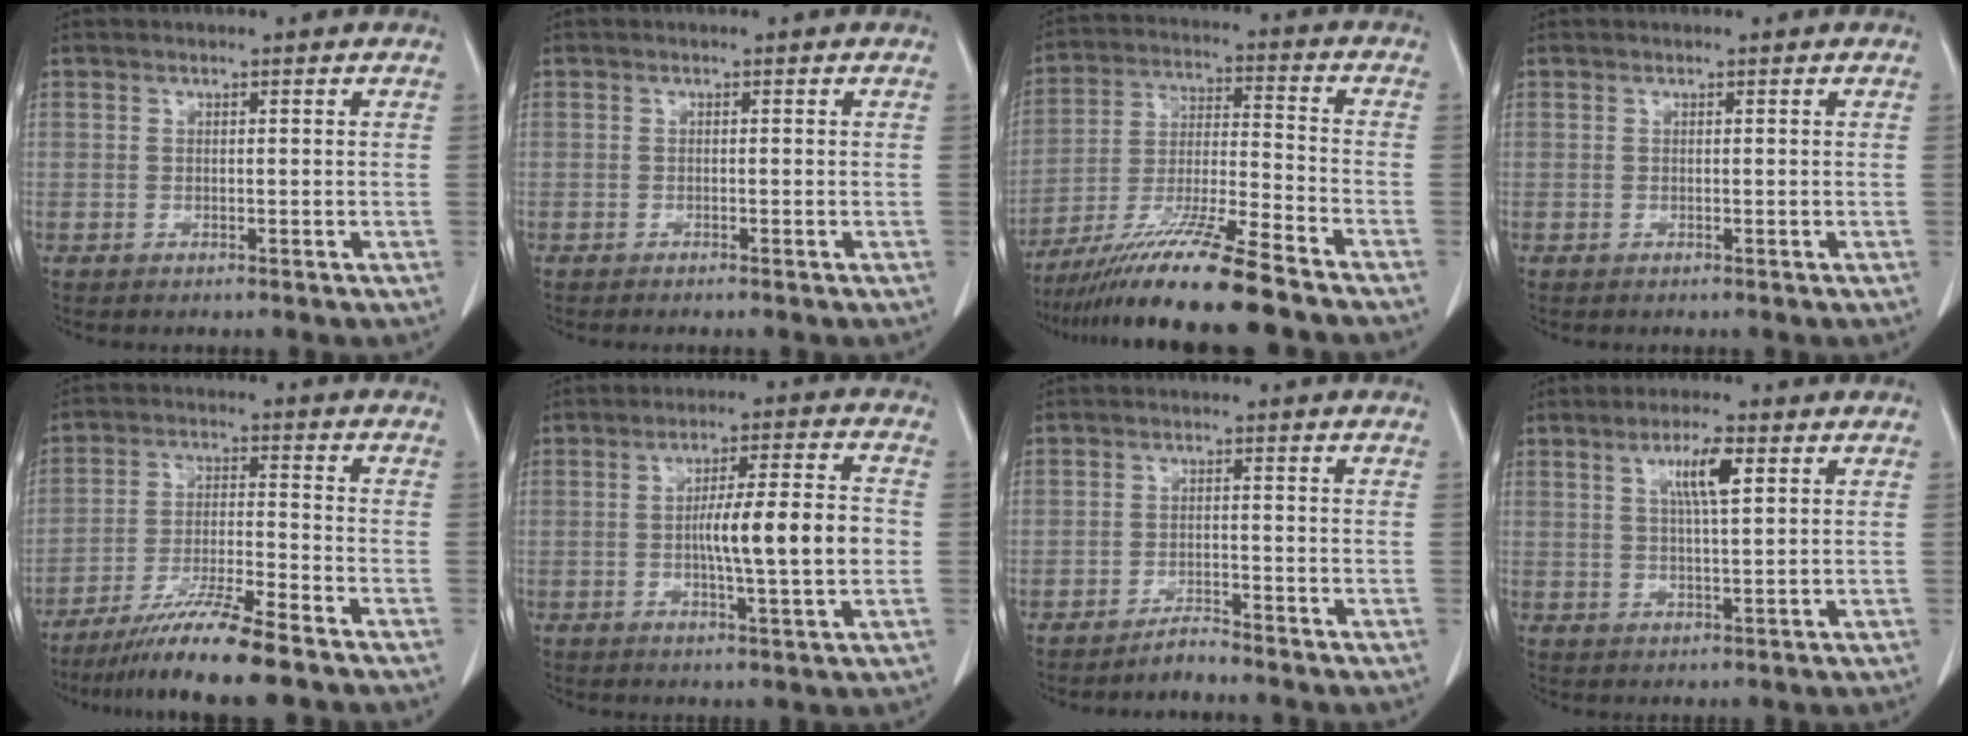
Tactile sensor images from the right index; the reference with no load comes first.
{"total": 1.1, "force": [-0.9, -0.2, 0.6], "torque": [-0.010, 0.001, -0.012]}
{"total": 15.5, "force": [-12.1, -0.9, 9.5], "torque": [-0.183, -0.027, -0.216]}
{"total": 0.0}
{"total": 10.4, "force": [-8.2, -0.9, 6.3], "torque": [-0.108, -0.031, -0.147]}
{"total": 11.0, "force": [-0.9, 0.7, 11.0], "torque": [-0.176, 0.007, -0.017]}
{"total": 2.7, "force": [-2.6, 0.2, 0.7], "torque": [-0.010, -0.005, -0.046]}
{"total": 5.6, "force": [2.2, 0.6, 5.1], "torque": [-0.092, 0.001, 0.039]}